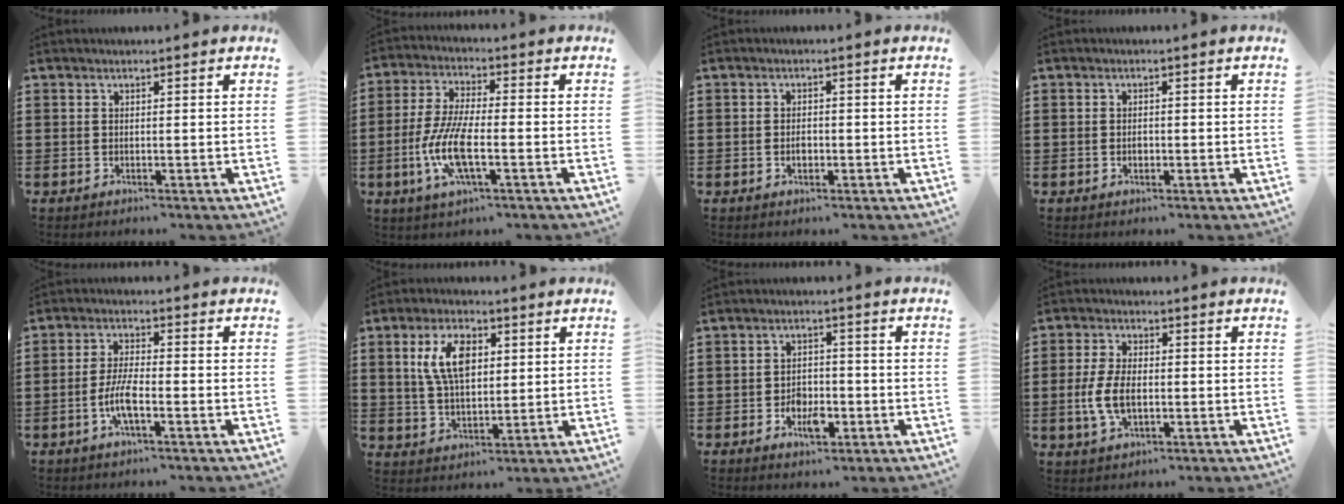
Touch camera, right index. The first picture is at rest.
{"total": 9.4, "force": [-3.1, 2.8, 8.4], "torque": [-0.184, -0.013, -0.059]}
{"total": 1.7, "force": [-0.5, 1.0, 1.3], "torque": [-0.025, 0.002, -0.008]}
{"total": 1.2, "force": [-0.3, 0.7, 1.0], "torque": [-0.019, 0.002, -0.005]}
{"total": 5.6, "force": [-2.0, 1.4, 5.0], "torque": [-0.117, -0.007, -0.046]}
{"total": 8.3, "force": [2.5, 4.3, 6.7], "torque": [-0.143, 0.010, 0.039]}
{"total": 4.8, "force": [-1.8, 2.9, 3.4], "torque": [-0.044, 0.000, -0.034]}
{"total": 6.1, "force": [-1.0, 3.3, 5.1], "torque": [-0.119, -0.001, -0.022]}